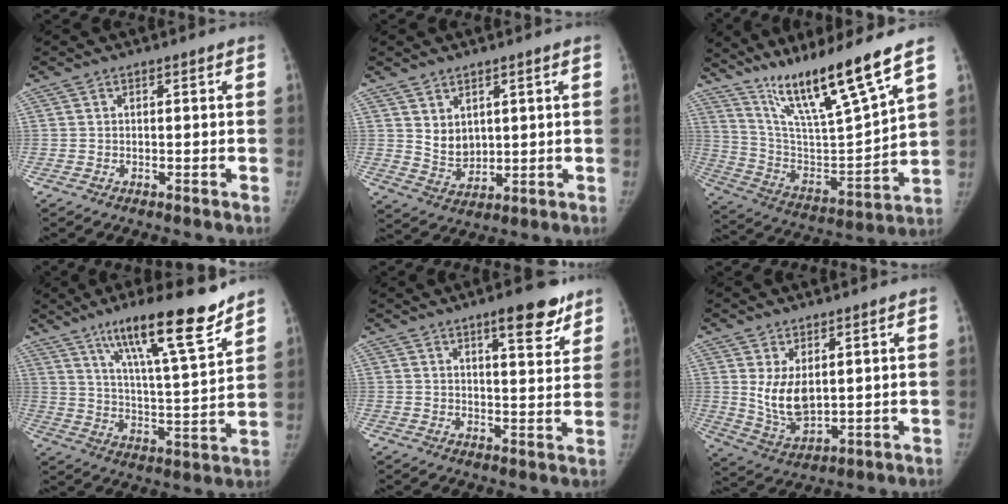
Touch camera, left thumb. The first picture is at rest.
{"total": 5.4, "force": [2.6, 3.8, 2.9], "torque": [-0.032, -0.027, 0.062]}
{"total": 20.3, "force": [14.7, 1.1, 14.0], "torque": [-0.216, -0.074, 0.272]}
{"total": 18.8, "force": [12.9, 2.8, 13.3], "torque": [-0.191, -0.071, 0.213]}
{"total": 9.5, "force": [6.3, 2.8, 6.5], "torque": [-0.063, -0.035, 0.086]}
{"total": 8.3, "force": [2.2, 4.7, 6.5], "torque": [-0.112, -0.025, 0.061]}